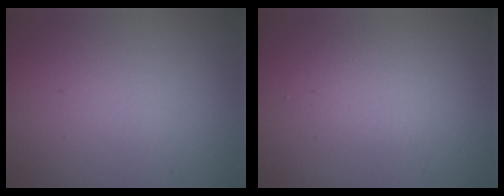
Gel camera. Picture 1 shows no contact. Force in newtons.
{"total": 1.6, "press": 1.6, "slide": 0.1}